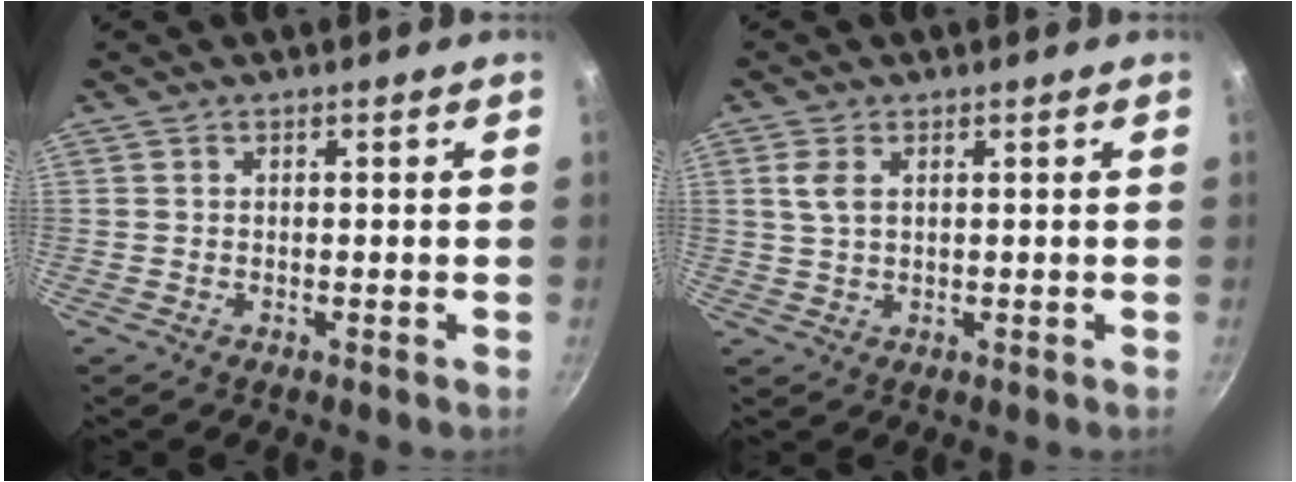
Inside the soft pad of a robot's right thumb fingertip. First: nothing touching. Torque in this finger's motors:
{"motor_torque": [-0.07, 0.07, 0.53, 0.06, 0.01]}